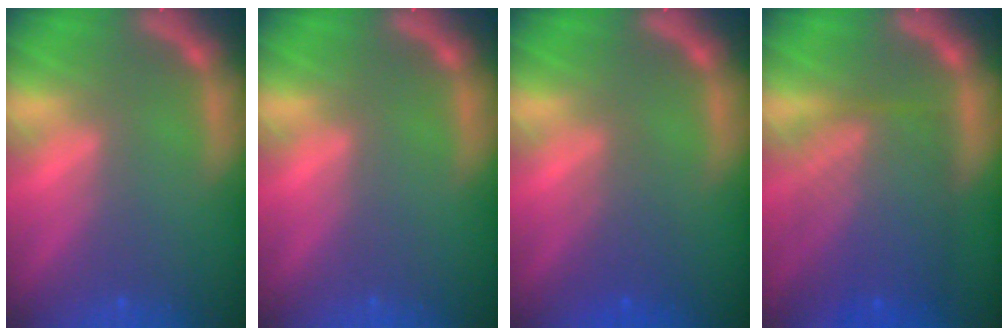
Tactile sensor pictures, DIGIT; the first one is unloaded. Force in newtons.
{"total": 0.0}
{"total": 2.5}
{"total": 8.6}